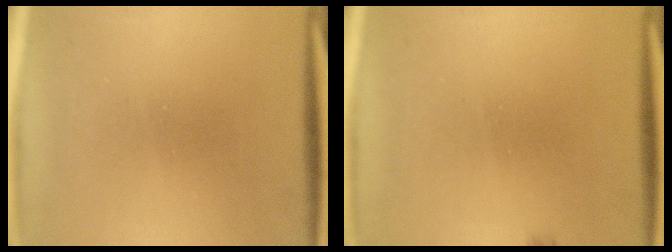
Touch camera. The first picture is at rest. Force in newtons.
{"total": 0.6}